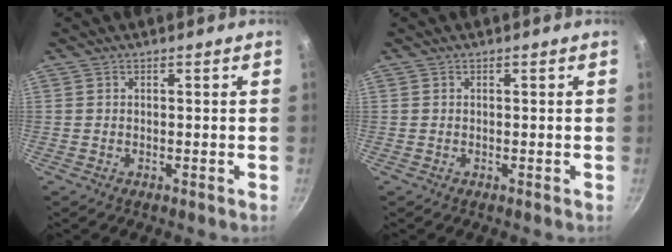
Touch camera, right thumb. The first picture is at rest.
{"total": 0.0}